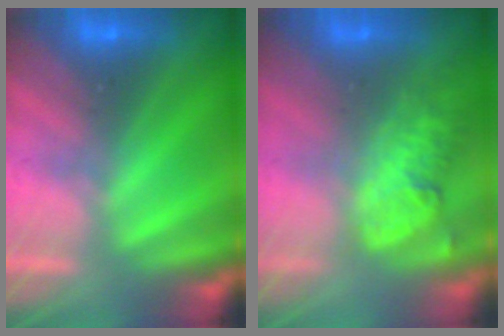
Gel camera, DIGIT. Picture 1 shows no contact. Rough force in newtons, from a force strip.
{"total": 2.5}